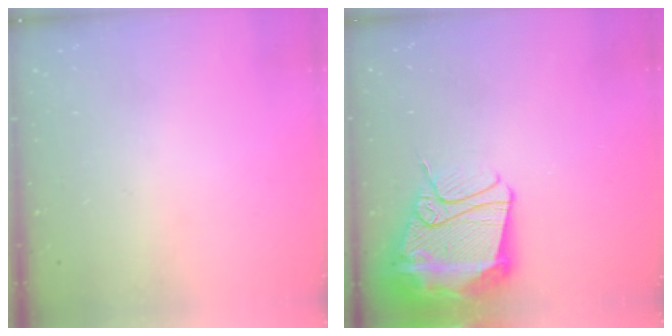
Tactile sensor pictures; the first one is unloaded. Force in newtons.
{"total": 19.1, "press": 19.0, "slide": 1.9}